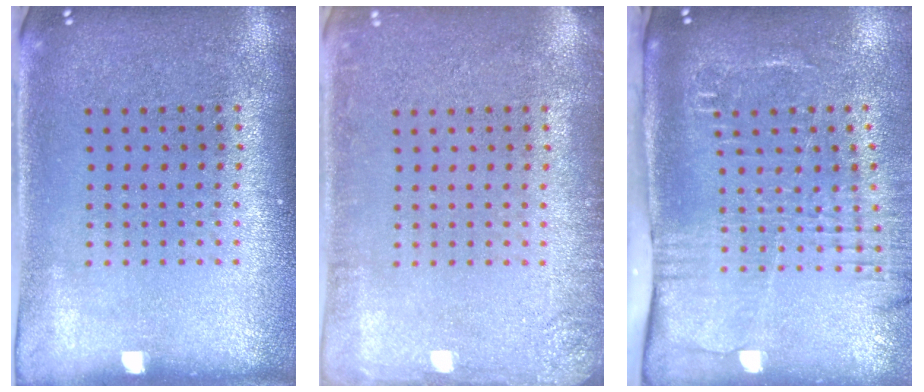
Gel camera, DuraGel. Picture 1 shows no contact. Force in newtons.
{"total": 1.7, "press": 1.7, "slide": 0.3}
{"total": 2.7, "press": 2.2, "slide": 1.7}